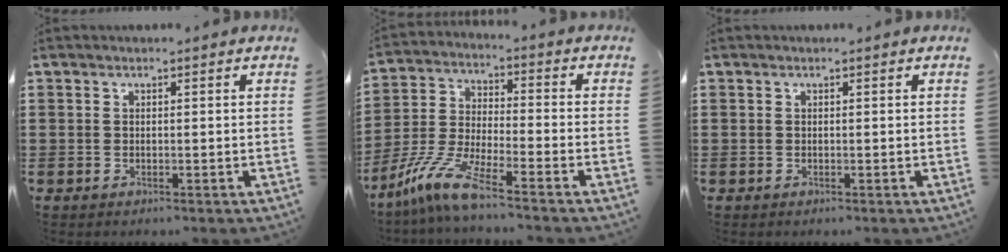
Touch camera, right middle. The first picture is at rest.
{"total": 8.6, "force": [-6.6, 0.5, 5.5], "torque": [-0.136, -0.016, -0.135]}
{"total": 0.0}